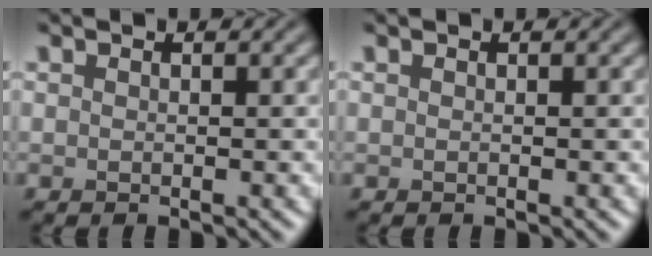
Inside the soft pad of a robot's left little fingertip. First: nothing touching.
{"total": 0.0}